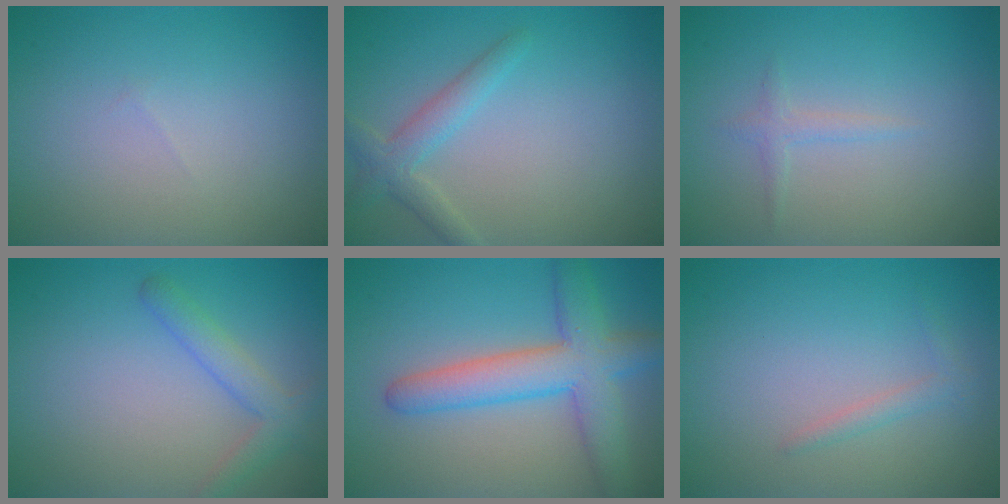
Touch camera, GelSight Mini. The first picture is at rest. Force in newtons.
{"total": 2.5, "press": 2.5, "slide": 0.1}
{"total": 1.0, "press": 1.0, "slide": 0.1}
{"total": 2.3, "press": 2.3, "slide": 0.2}
{"total": 6.4, "press": 6.4, "slide": 0.5}
{"total": 1.1, "press": 1.1, "slide": 0.0}